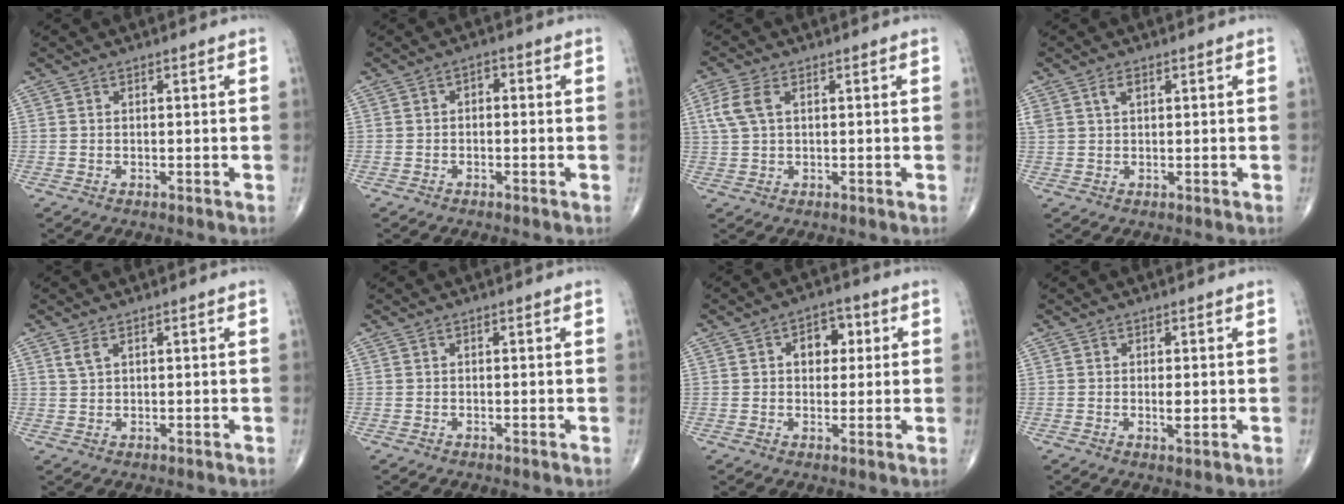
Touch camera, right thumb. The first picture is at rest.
{"total": 1.7, "force": [-0.1, 1.2, 1.2], "torque": [-0.006, 0.010, -0.011]}
{"total": 5.3, "force": [1.6, 2.9, 4.1], "torque": [-0.105, 0.012, 0.033]}
{"total": 2.5, "force": [1.2, 1.4, 1.7], "torque": [-0.036, 0.004, 0.029]}
{"total": 1.8, "force": [1.1, 0.7, 1.2], "torque": [-0.028, 0.002, 0.028]}
{"total": 0.0}
{"total": 6.1, "force": [1.5, 4.3, 4.1], "torque": [-0.023, 0.006, 0.016]}
{"total": 2.0, "force": [-0.1, 0.6, 1.9], "torque": [-0.032, -0.004, -0.002]}